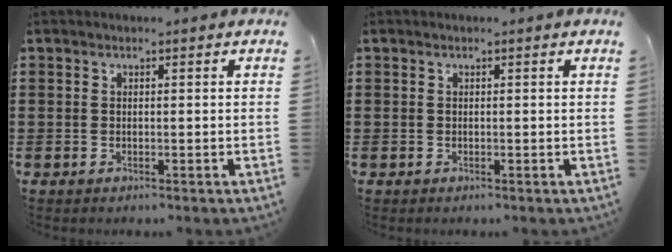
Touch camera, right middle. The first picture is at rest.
{"total": 0.0}